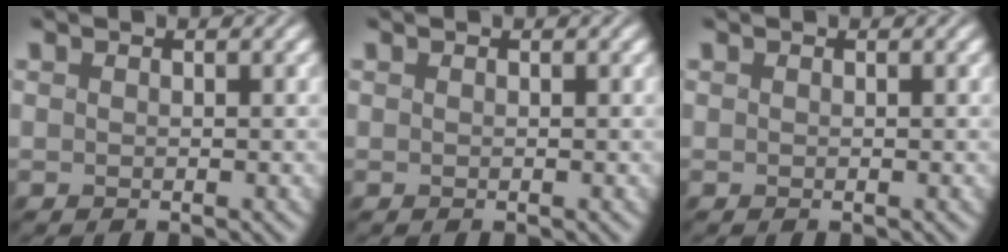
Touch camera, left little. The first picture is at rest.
{"total": 0.0}
{"total": 0.0}